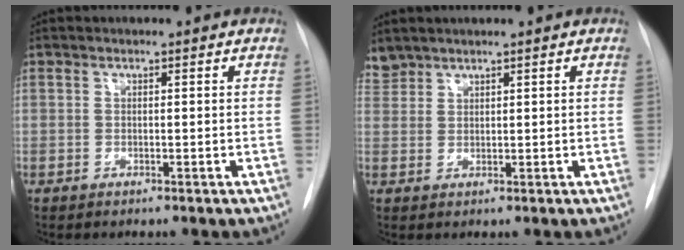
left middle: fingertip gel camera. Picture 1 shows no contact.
{"total": 2.5, "force": [2.4, 0.7, -0.2], "torque": [0.001, 0.015, 0.054]}